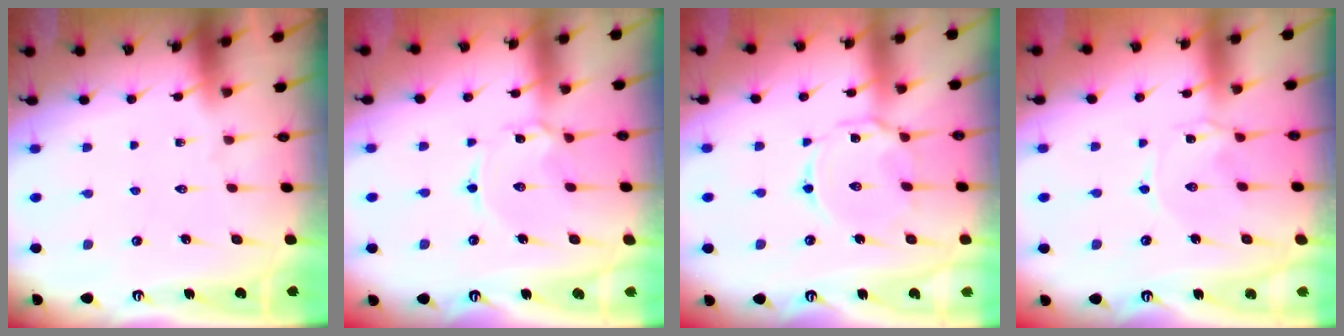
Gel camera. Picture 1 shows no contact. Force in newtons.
{"total": 2.6, "press": 2.5, "slide": 0.3}
{"total": 6.7, "press": 6.7, "slide": 0.5}
{"total": 0.6, "press": 0.5, "slide": 0.2}